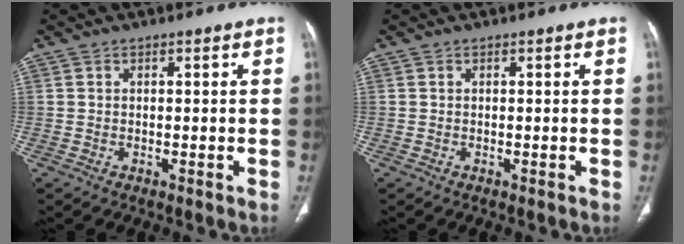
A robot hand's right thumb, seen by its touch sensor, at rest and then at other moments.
{"total": 0.0}